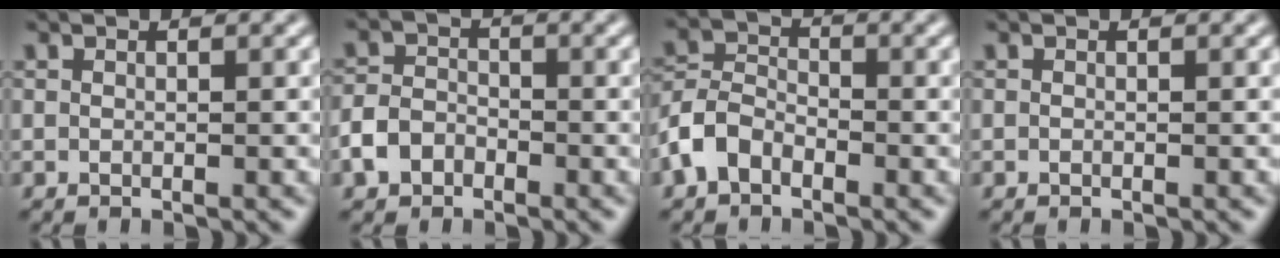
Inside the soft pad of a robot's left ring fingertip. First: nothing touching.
{"total": 2.9, "force": [-1.6, 2.1, 1.1], "torque": [-0.020, 0.003, -0.039]}
{"total": 3.5, "force": [-2.0, 2.2, 1.8], "torque": [-0.038, 0.007, -0.050]}
{"total": 0.0}